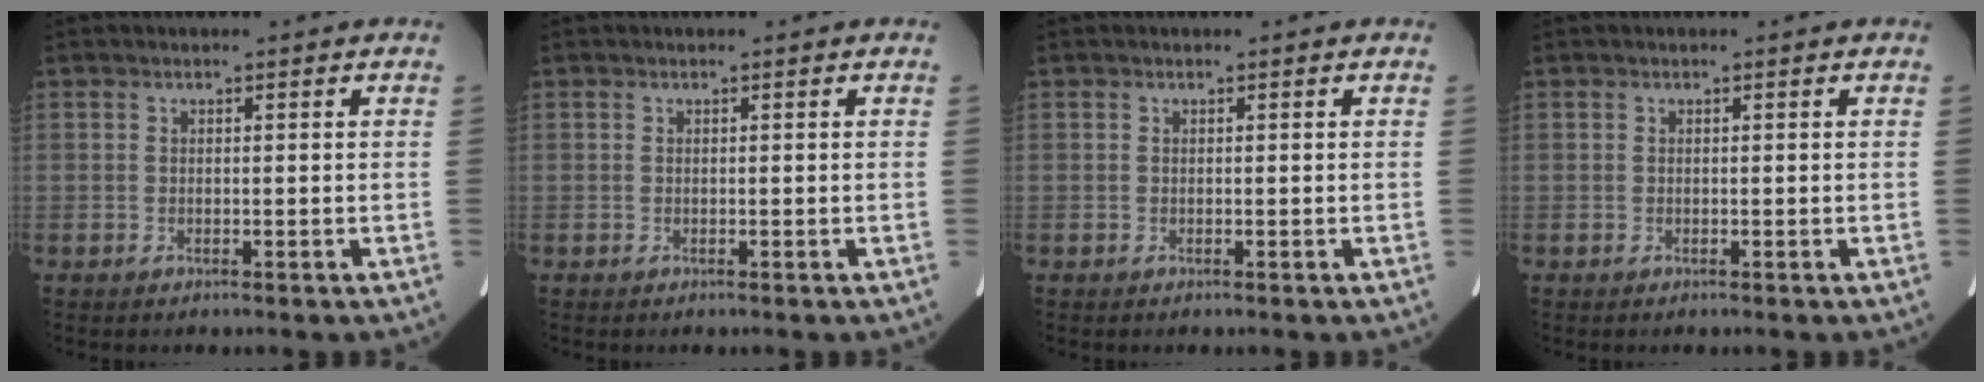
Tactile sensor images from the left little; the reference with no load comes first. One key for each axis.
{"total": 0.0}
{"total": 0.0}
{"total": 0.0}